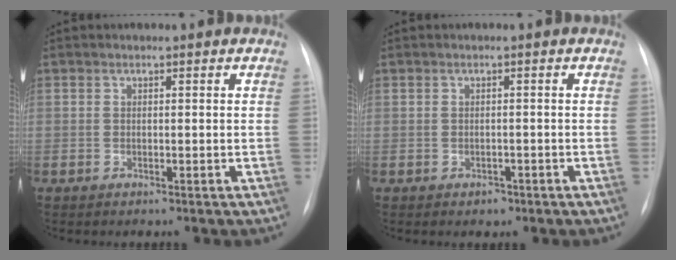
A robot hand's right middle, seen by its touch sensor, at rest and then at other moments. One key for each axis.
{"total": 1.5, "fx": -0.9, "fy": 1.1, "fz": 0.5, "tx": -0.009, "ty": 0.003, "tz": -0.009}